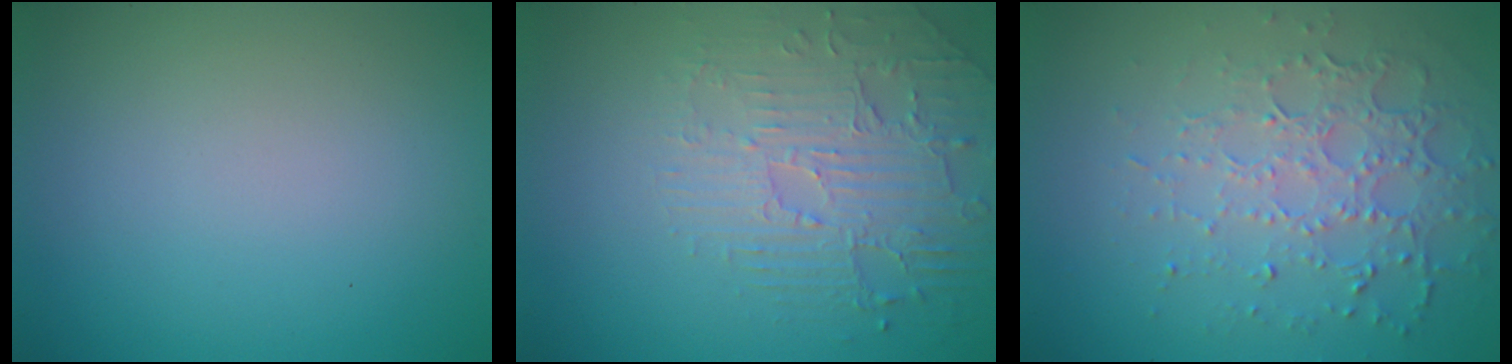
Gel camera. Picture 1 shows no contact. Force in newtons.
{"total": 2.8, "press": 2.5, "slide": 1.4}
{"total": 4.9, "press": 3.4, "slide": 3.5}